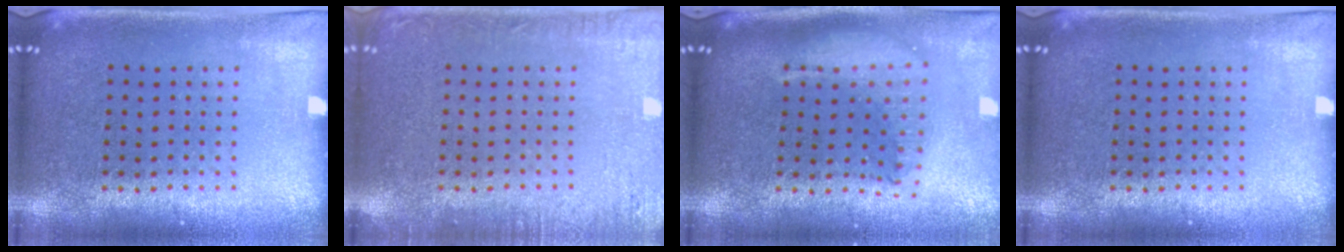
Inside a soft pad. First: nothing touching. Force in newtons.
{"total": 2.5, "press": 2.5, "slide": 0.3}
{"total": 2.0, "press": 1.6, "slide": 1.2}
{"total": 0.0}